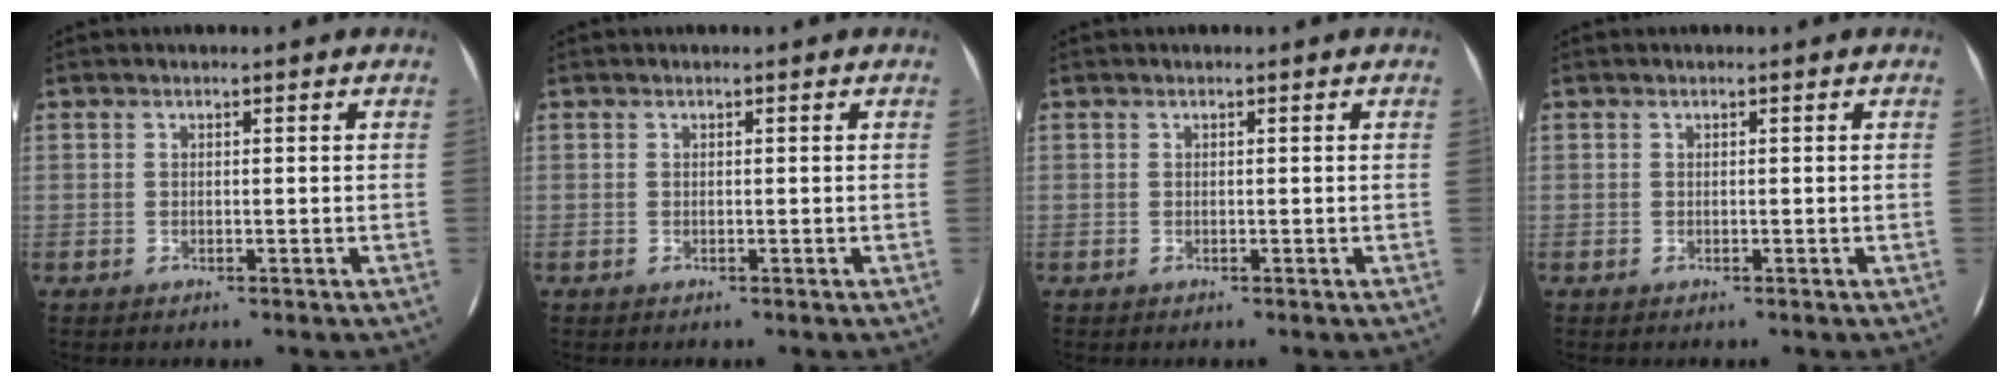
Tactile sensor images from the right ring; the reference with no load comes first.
{"total": 0.0}
{"total": 0.0}
{"total": 0.0}